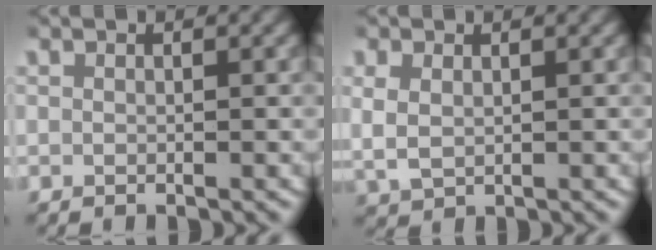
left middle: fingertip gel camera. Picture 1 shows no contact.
{"total": 3.5, "force": [0.7, 2.9, 1.8], "torque": [-0.052, -0.003, 0.020]}